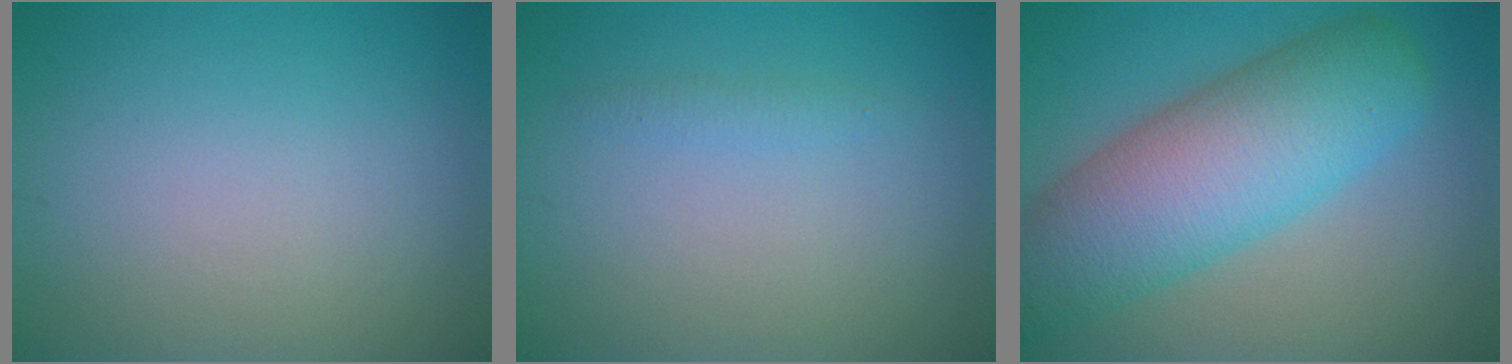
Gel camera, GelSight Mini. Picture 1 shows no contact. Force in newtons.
{"total": 0.9, "press": 0.9, "slide": 0.0}
{"total": 10.2, "press": 10.2, "slide": 0.2}